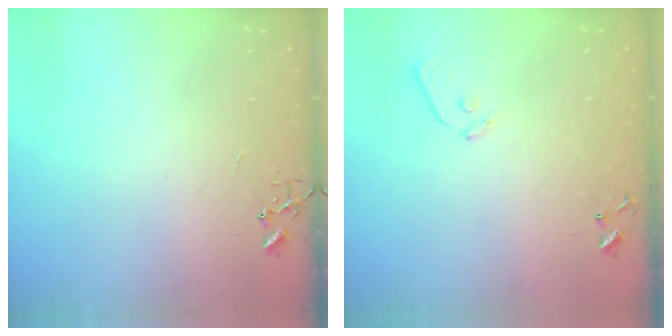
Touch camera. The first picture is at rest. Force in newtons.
{"total": 7.4, "press": 7.4, "slide": 0.6}